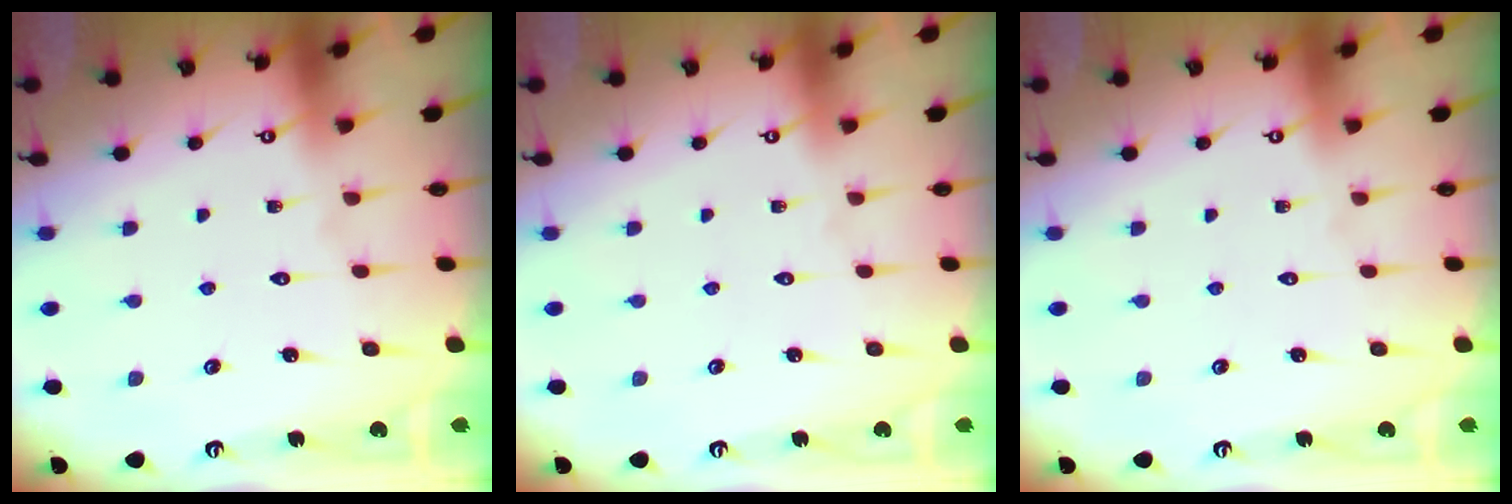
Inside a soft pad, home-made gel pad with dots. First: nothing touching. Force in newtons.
{"total": 0.0}
{"total": 0.0}